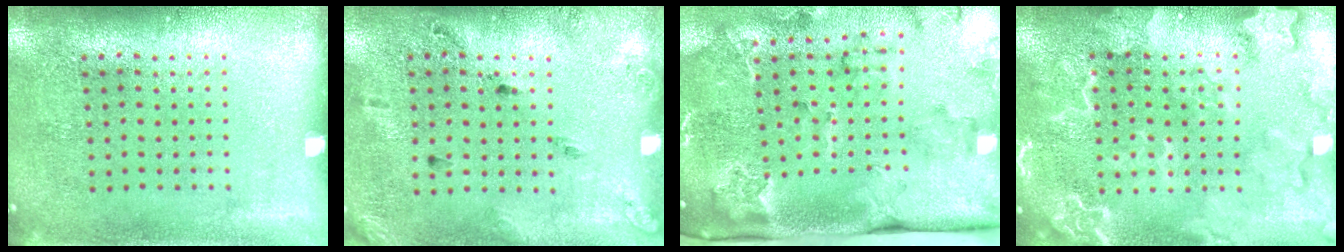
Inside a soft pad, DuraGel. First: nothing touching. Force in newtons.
{"total": 1.8, "press": 1.1, "slide": 1.5}
{"total": 2.6, "press": 2.4, "slide": 1.1}
{"total": 2.8, "press": 2.8, "slide": 0.4}